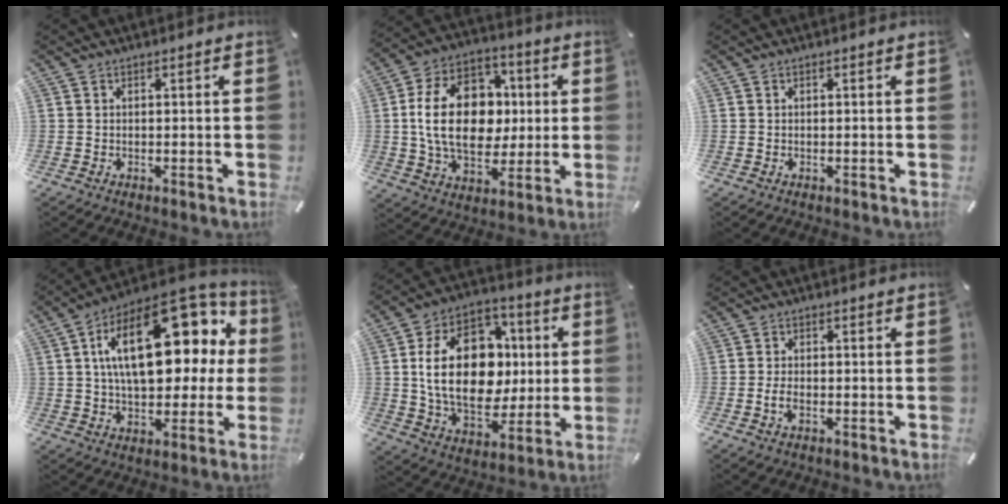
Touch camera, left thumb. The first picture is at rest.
{"total": 20.6, "force": [1.0, 14.8, 14.2], "torque": [-0.264, 0.013, 0.016]}
{"total": 0.0}
{"total": 24.9, "force": [7.7, 13.3, 19.5], "torque": [-0.320, -0.039, 0.132]}
{"total": 22.9, "force": [1.8, 16.1, 16.2], "torque": [-0.299, 0.004, 0.031]}
{"total": 2.9, "force": [-1.1, 1.5, 2.2], "torque": [-0.052, 0.000, -0.022]}